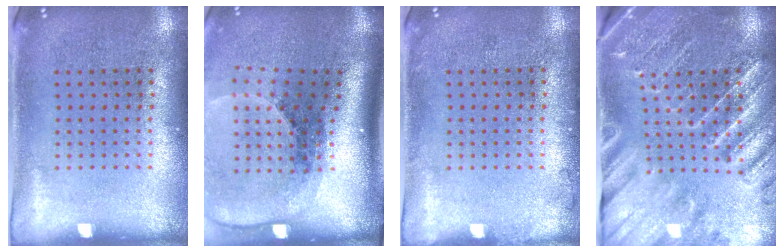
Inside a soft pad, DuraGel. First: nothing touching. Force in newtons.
{"total": 2.7, "press": 1.9, "slide": 2.0}
{"total": 0.6, "press": 0.6, "slide": 0.2}
{"total": 3.1, "press": 3.0, "slide": 0.8}